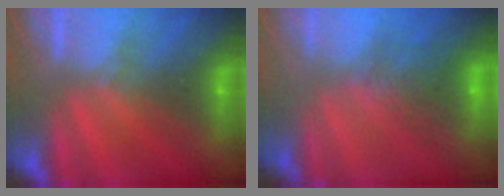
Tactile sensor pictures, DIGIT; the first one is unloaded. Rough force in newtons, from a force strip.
{"total": 7.5}